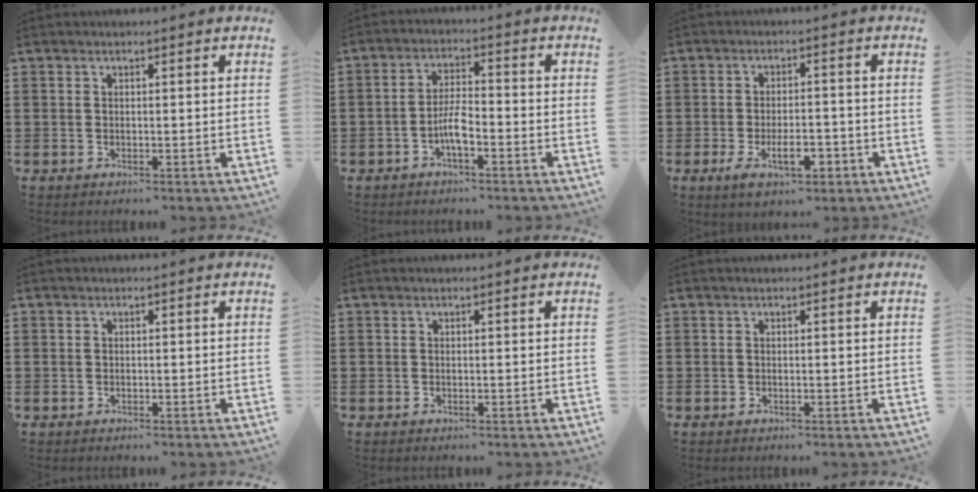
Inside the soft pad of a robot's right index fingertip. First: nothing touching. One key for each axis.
{"total": 4.7, "fx": -2.1, "fy": 1.4, "fz": 3.9, "tx": -0.090, "ty": 0.002, "tz": -0.045}
{"total": 6.2, "fx": -2.7, "fy": 2.9, "fz": 4.8, "tx": -0.082, "ty": 0.001, "tz": -0.050}
{"total": 0.5, "fx": 0.0, "fy": 0.5, "fz": 0.0, "tx": -0.001, "ty": 0.006, "tz": -0.001}
{"total": 0.0}
{"total": 0.0}